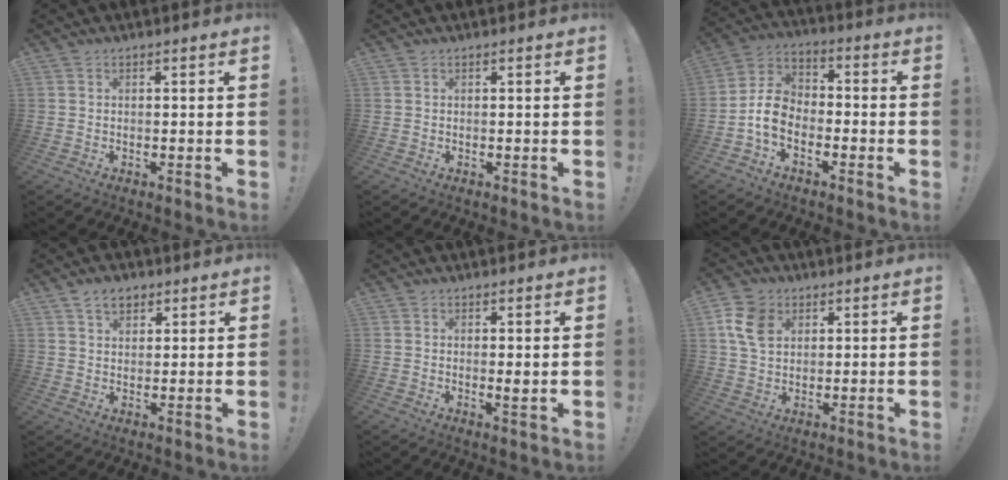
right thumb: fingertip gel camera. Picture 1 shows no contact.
{"total": 0.0}
{"total": 9.5, "force": [-4.0, 6.7, 5.4], "torque": [-0.105, 0.030, -0.067]}
{"total": 6.0, "force": [3.7, 3.8, 2.9], "torque": [-0.036, -0.011, 0.067]}
{"total": 1.9, "force": [0.4, 0.2, 1.9], "torque": [-0.011, -0.013, 0.003]}
{"total": 9.8, "force": [3.8, 7.3, 5.3], "torque": [-0.092, -0.004, 0.075]}